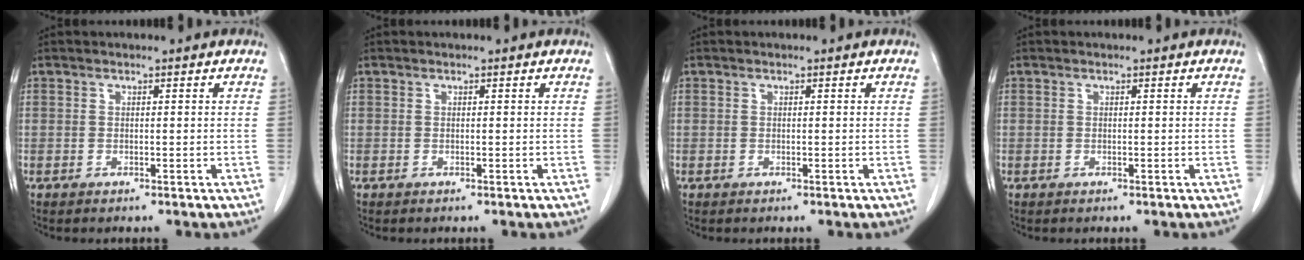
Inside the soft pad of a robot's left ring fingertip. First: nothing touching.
{"total": 0.0}
{"total": 0.0}
{"total": 0.0}